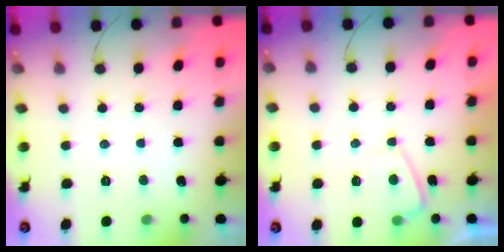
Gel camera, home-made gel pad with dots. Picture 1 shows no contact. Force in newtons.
{"total": 1.6, "press": 1.4, "slide": 0.6}